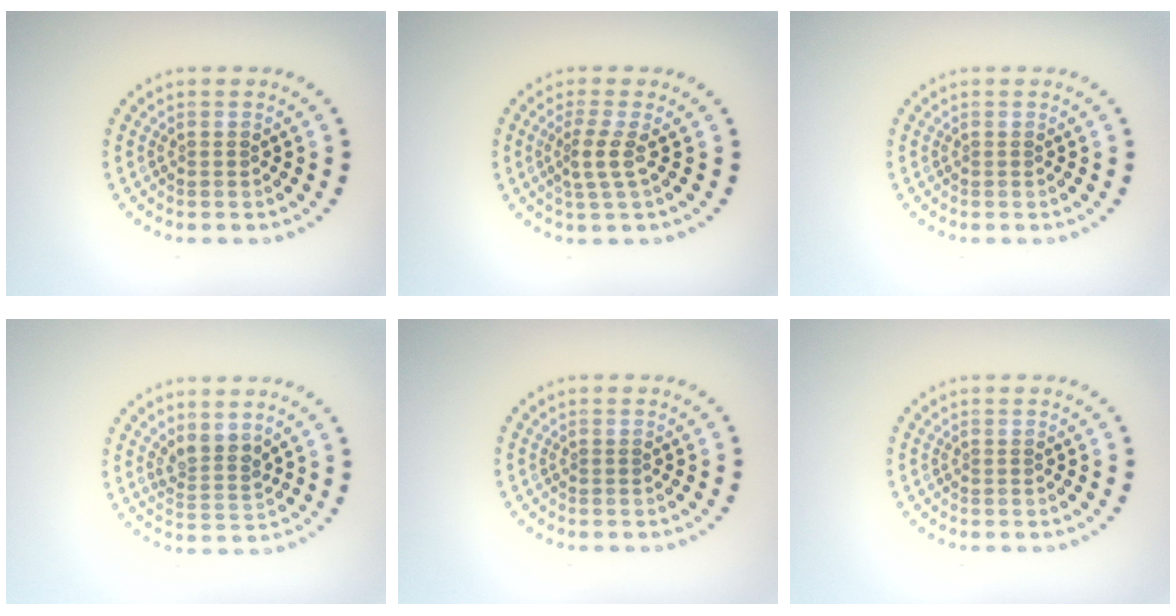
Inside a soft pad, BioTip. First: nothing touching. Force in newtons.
{"total": 2.3, "press": 1.5, "slide": 1.7}
{"total": 0.0}
{"total": 2.4, "press": 1.9, "slide": 1.4}
{"total": 0.0}
{"total": 0.0}